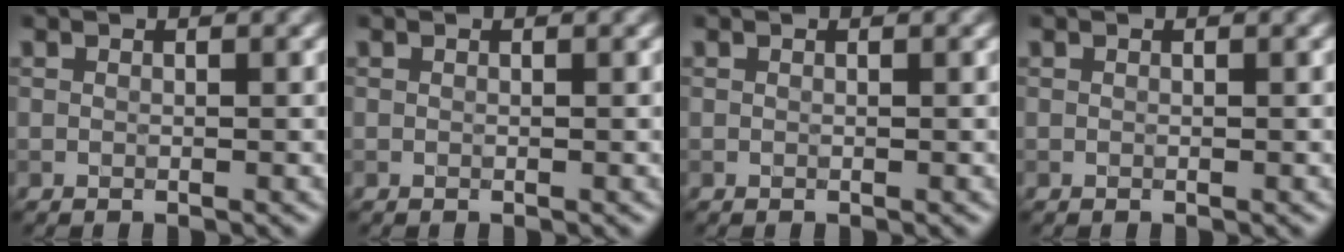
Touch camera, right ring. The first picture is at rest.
{"total": 0.0}
{"total": 0.0}
{"total": 0.0}